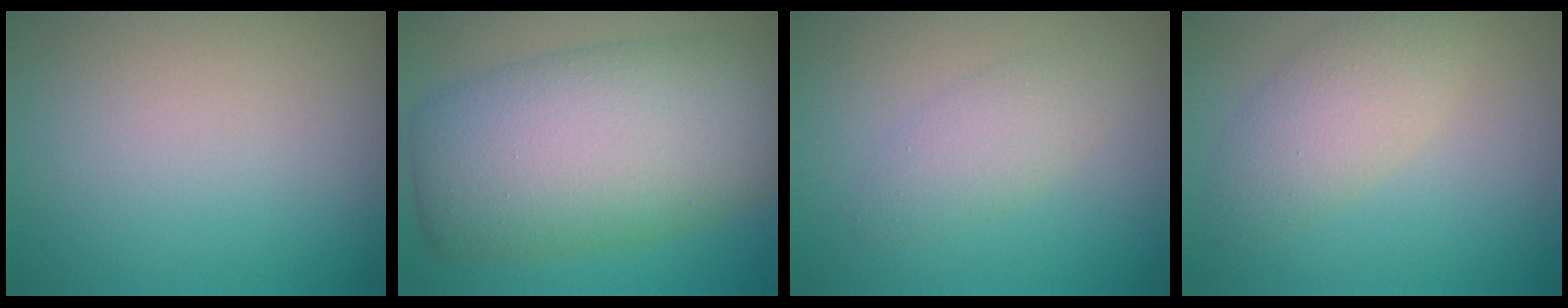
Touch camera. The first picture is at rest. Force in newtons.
{"total": 12.5, "press": 12.5, "slide": 0.4}
{"total": 2.4, "press": 2.4, "slide": 0.0}
{"total": 3.8, "press": 3.7, "slide": 0.3}